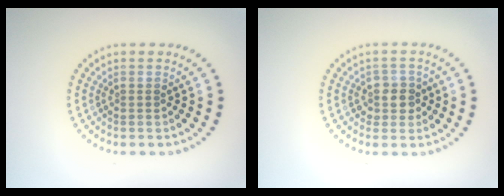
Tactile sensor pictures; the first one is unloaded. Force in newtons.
{"total": 2.2, "press": 1.9, "slide": 1.0}